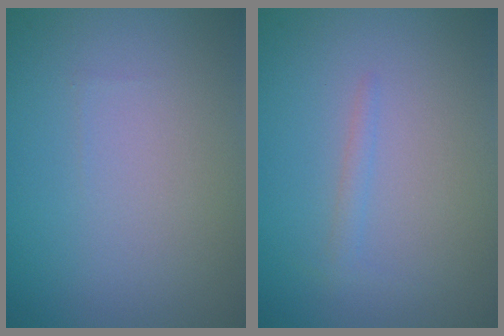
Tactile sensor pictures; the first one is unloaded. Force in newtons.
{"total": 0.9, "press": 0.9, "slide": 0.1}